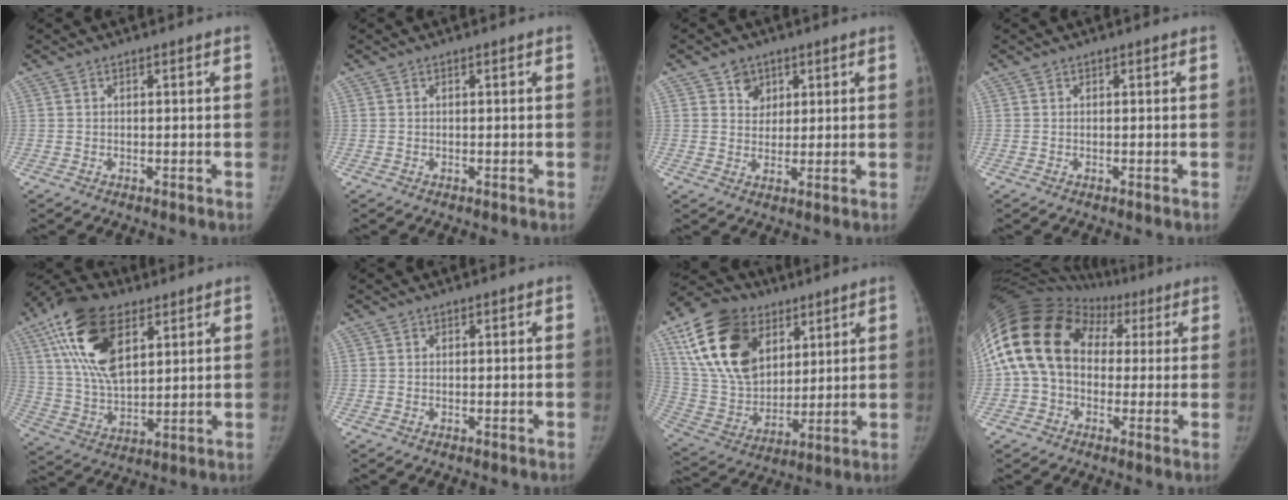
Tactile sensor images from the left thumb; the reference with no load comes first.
{"total": 0.0}
{"total": 4.4, "force": [2.2, 3.6, 1.0], "torque": [0.010, -0.011, 0.037]}
{"total": 0.0}
{"total": 19.0, "force": [8.7, 9.6, 13.9], "torque": [-0.251, -0.020, 0.161]}
{"total": 0.0}
{"total": 23.4, "force": [10.3, 15.7, 14.0], "torque": [-0.244, -0.023, 0.191]}
{"total": 20.7, "force": [2.6, 16.1, 12.7], "torque": [-0.253, 0.066, 0.042]}